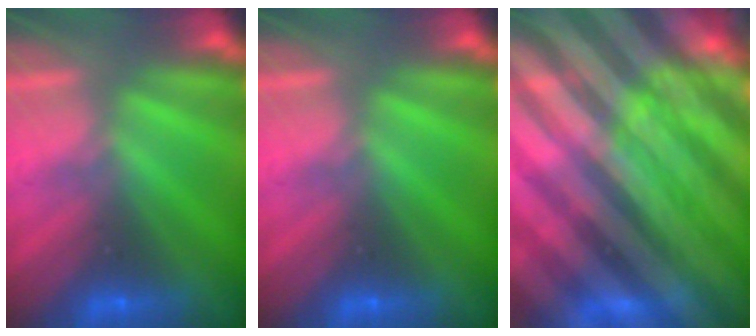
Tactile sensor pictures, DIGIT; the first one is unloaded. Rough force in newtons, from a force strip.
{"total": 0.0}
{"total": 8.7}